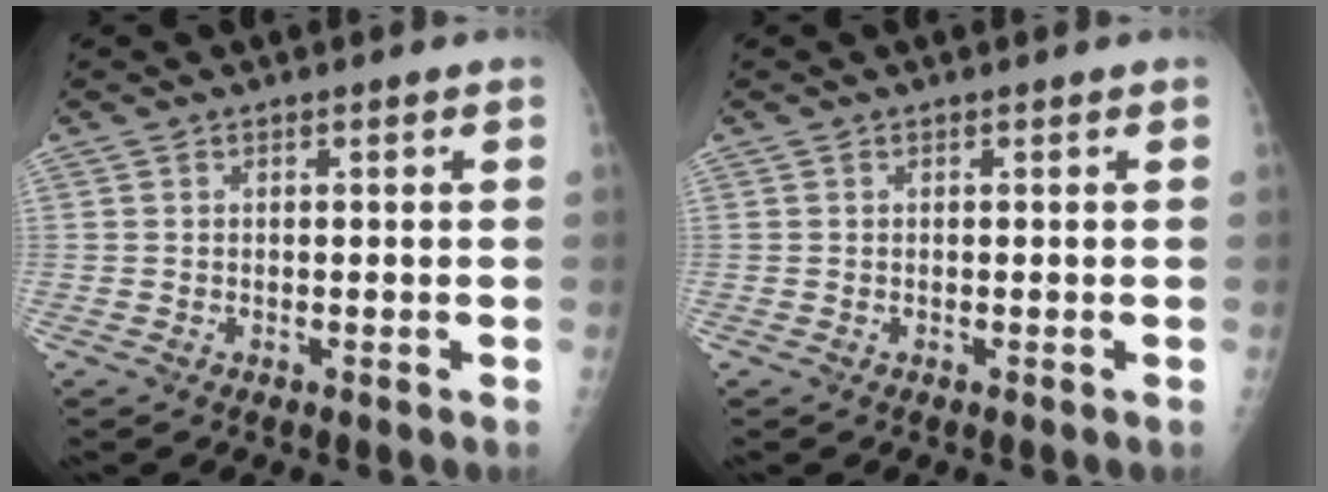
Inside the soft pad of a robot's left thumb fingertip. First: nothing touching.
{"total": 0.0}